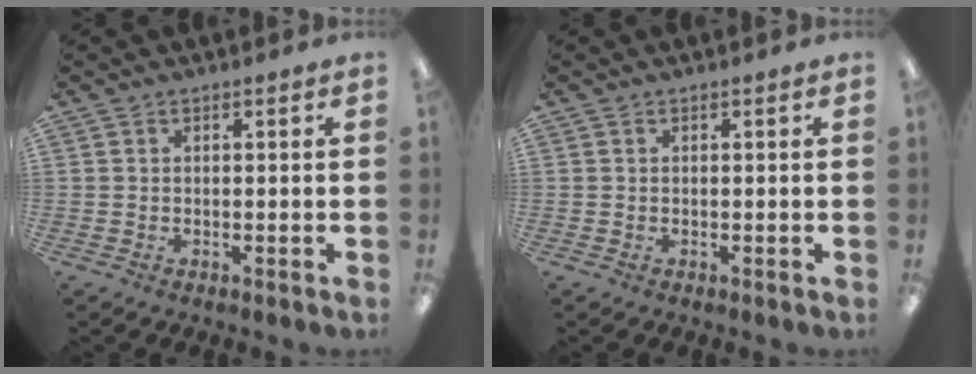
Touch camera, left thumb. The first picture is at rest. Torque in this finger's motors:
{"motor_torque": [-0.02, -0.02, 0.01, -0.06, 0.00]}